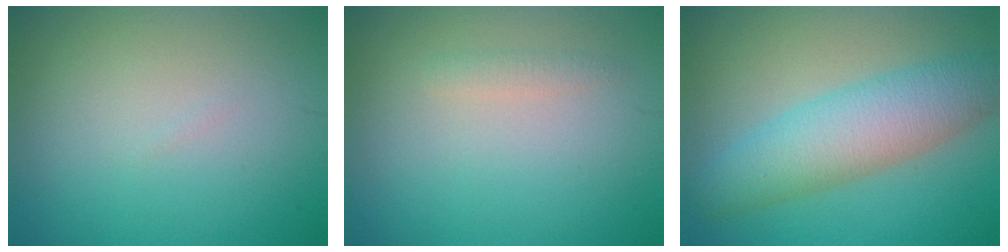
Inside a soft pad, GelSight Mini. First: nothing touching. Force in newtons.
{"total": 0.9, "press": 0.9, "slide": 0.0}
{"total": 6.2, "press": 6.2, "slide": 0.1}